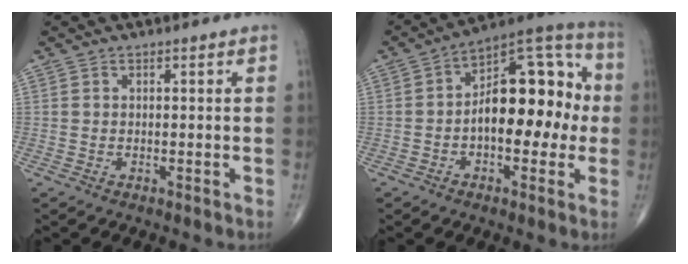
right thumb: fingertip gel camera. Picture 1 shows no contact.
{"total": 17.7, "force": [-0.6, 9.4, 15.0], "torque": [-0.186, 0.045, -0.018]}